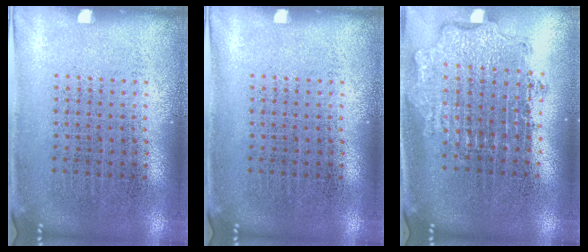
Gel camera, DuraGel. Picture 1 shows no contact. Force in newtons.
{"total": 0.0}
{"total": 1.9, "press": 1.4, "slide": 1.2}